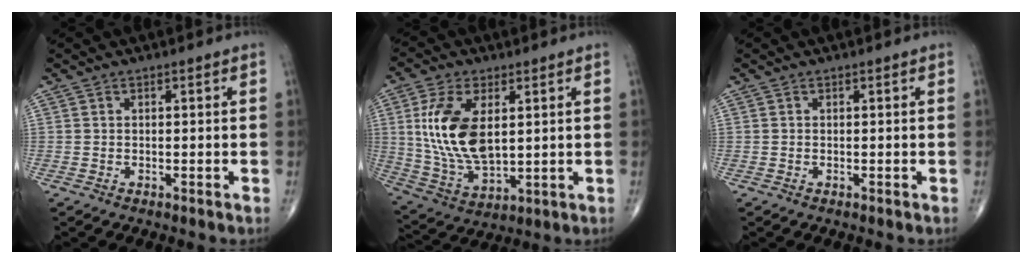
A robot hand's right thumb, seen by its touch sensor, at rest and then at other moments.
{"total": 15.2, "force": [3.0, 8.1, 12.5], "torque": [-0.246, -0.016, 0.069]}
{"total": 0.0}